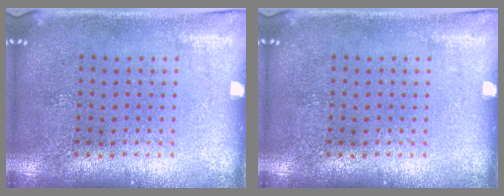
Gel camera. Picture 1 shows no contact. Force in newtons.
{"total": 0.0}